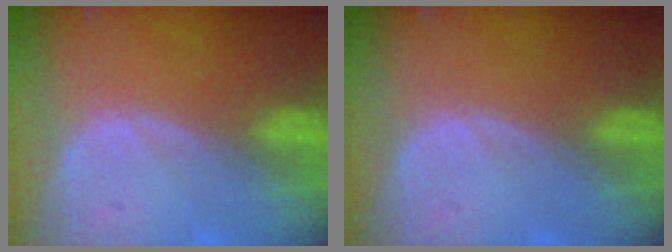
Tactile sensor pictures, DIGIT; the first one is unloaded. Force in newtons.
{"total": 0.0}